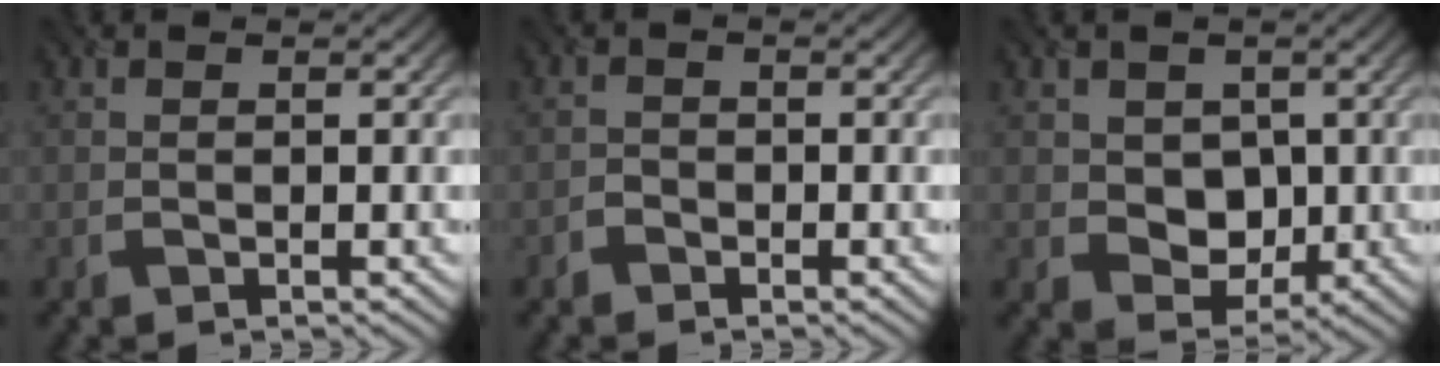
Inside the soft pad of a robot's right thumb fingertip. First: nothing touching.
{"total": 1.1, "force": [-0.9, 0.6, 0.2], "torque": [-0.002, 0.002, -0.021]}
{"total": 4.9, "force": [0.5, 4.1, 2.7], "torque": [-0.059, -0.009, 0.007]}